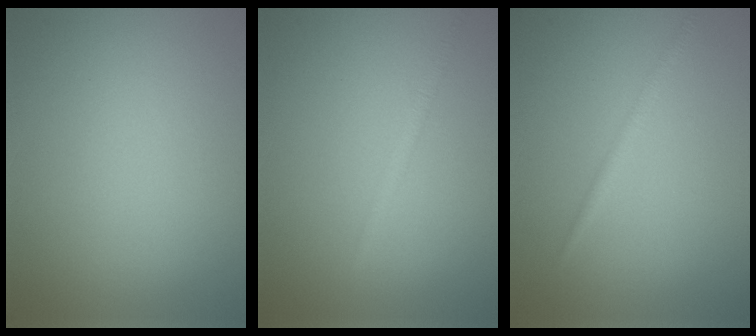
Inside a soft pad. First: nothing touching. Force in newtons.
{"total": 1.1, "press": 1.1, "slide": 0.0}
{"total": 1.2, "press": 1.2, "slide": 0.1}